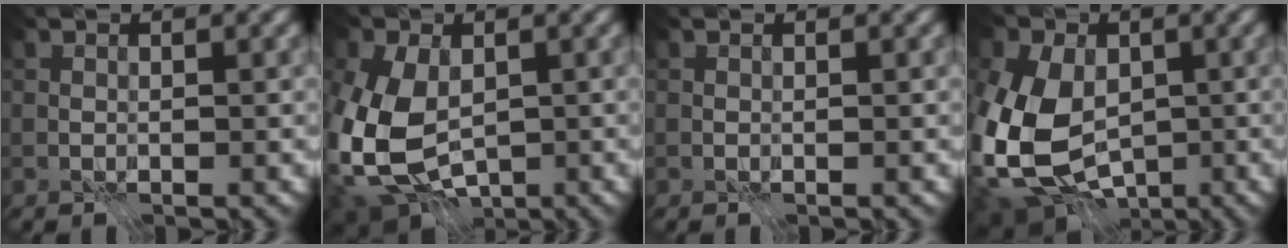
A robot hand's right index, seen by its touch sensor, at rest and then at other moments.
{"total": 12.0, "force": [-1.1, 8.3, 8.6], "torque": [-0.178, -0.026, -0.009]}
{"total": 0.0}
{"total": 14.8, "force": [-1.7, 11.2, 9.5], "torque": [-0.195, -0.014, -0.044]}